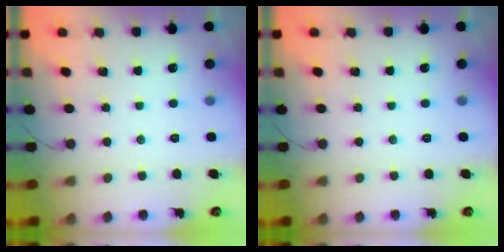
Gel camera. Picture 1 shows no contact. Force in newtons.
{"total": 0.0}